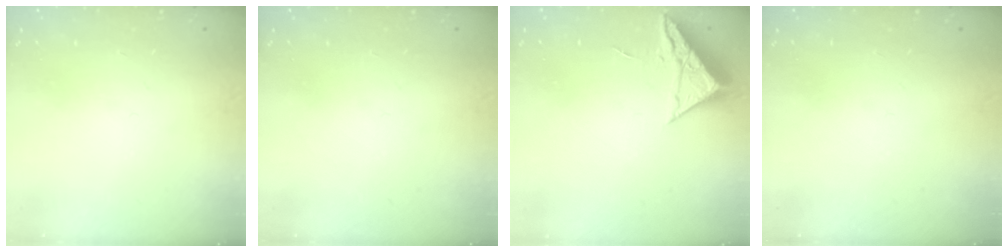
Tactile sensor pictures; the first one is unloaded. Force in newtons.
{"total": 0.0}
{"total": 6.9, "press": 6.9, "slide": 0.3}
{"total": 0.0}